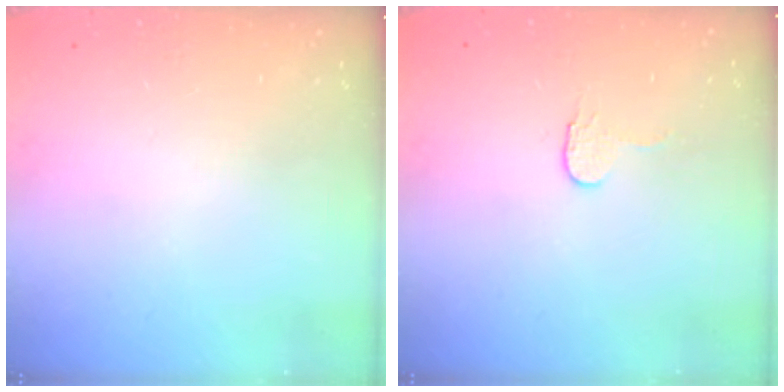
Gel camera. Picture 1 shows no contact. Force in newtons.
{"total": 3.2, "press": 3.2, "slide": 0.3}